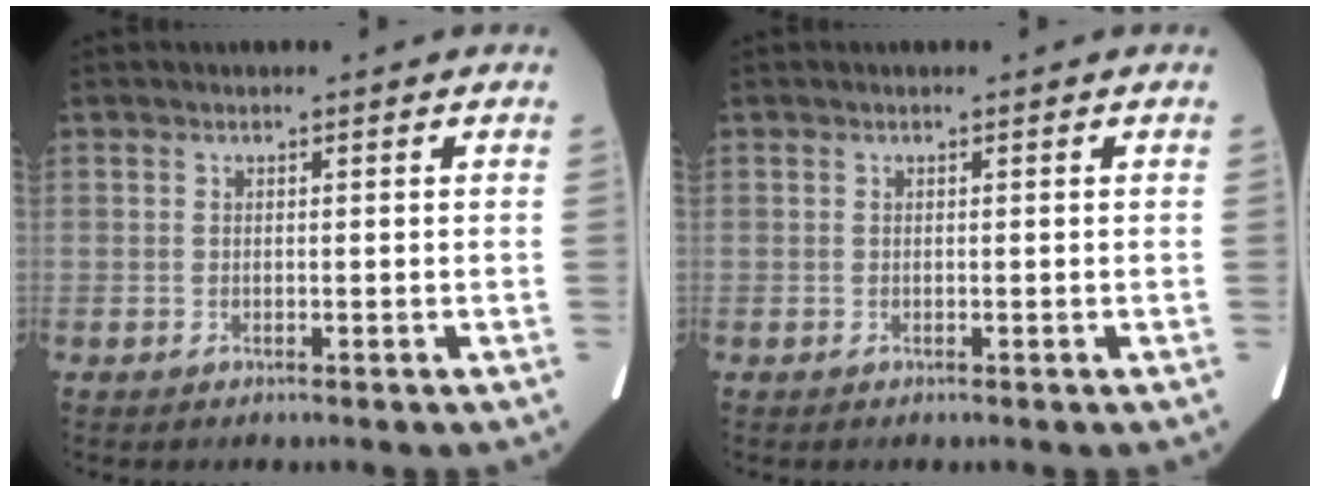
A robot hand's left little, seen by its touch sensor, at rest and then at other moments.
{"total": 0.0}